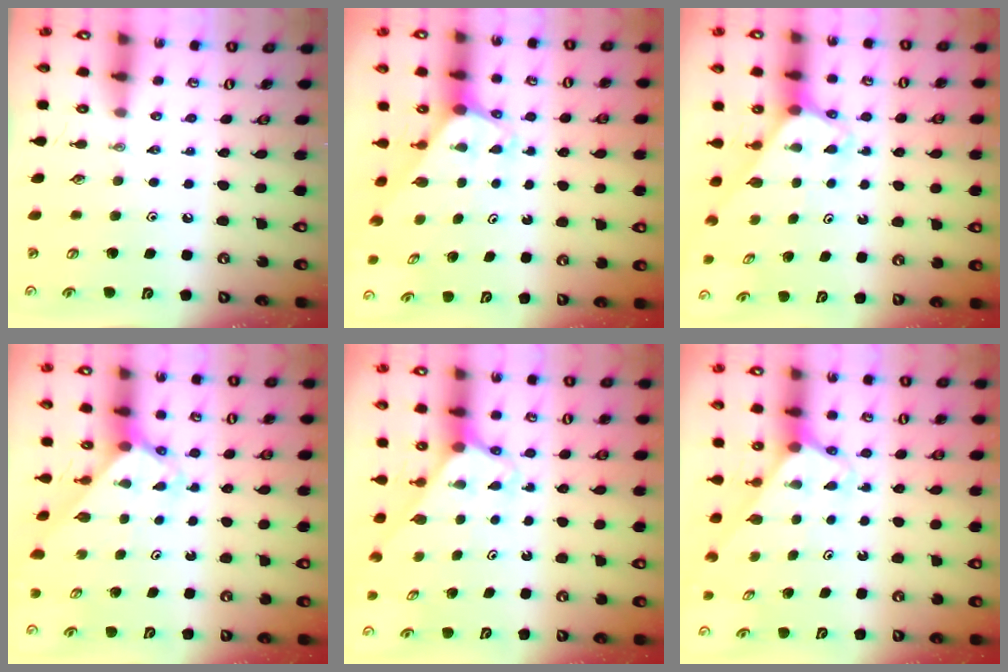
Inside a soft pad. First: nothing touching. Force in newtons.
{"total": 2.0, "press": 2.0, "slide": 0.1}
{"total": 2.7, "press": 2.7, "slide": 0.2}
{"total": 2.7, "press": 2.7, "slide": 0.1}
{"total": 2.6, "press": 2.6, "slide": 0.2}
{"total": 2.6, "press": 2.6, "slide": 0.1}